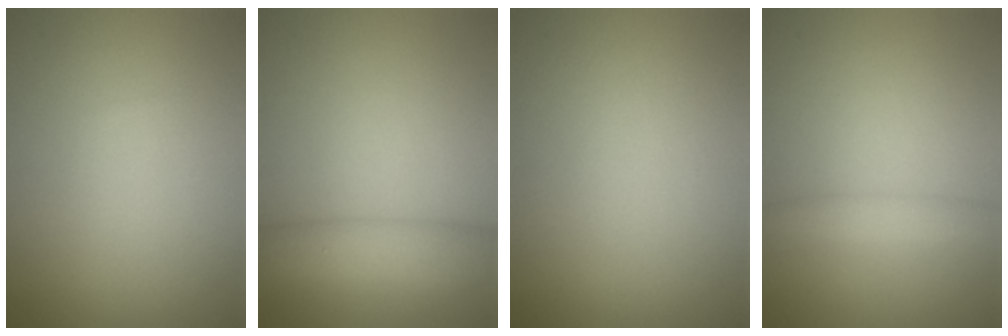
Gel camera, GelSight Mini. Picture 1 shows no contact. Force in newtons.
{"total": 4.5, "press": 4.5, "slide": 0.2}
{"total": 0.0}
{"total": 1.6, "press": 1.6, "slide": 0.1}